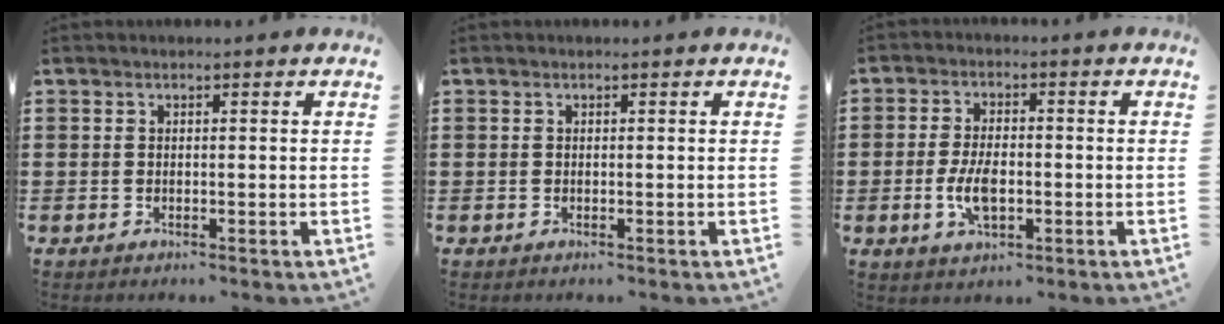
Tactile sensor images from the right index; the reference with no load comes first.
{"total": 0.0}
{"total": 5.5, "force": [-1.3, 2.8, 4.6], "torque": [-0.106, -0.004, -0.028]}